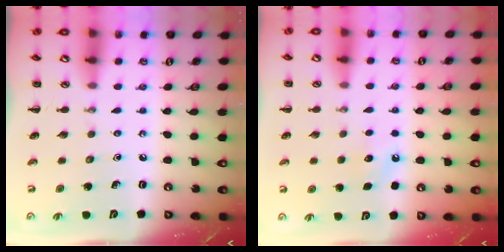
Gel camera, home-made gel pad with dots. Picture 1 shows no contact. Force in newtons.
{"total": 6.2, "press": 6.0, "slide": 1.8}